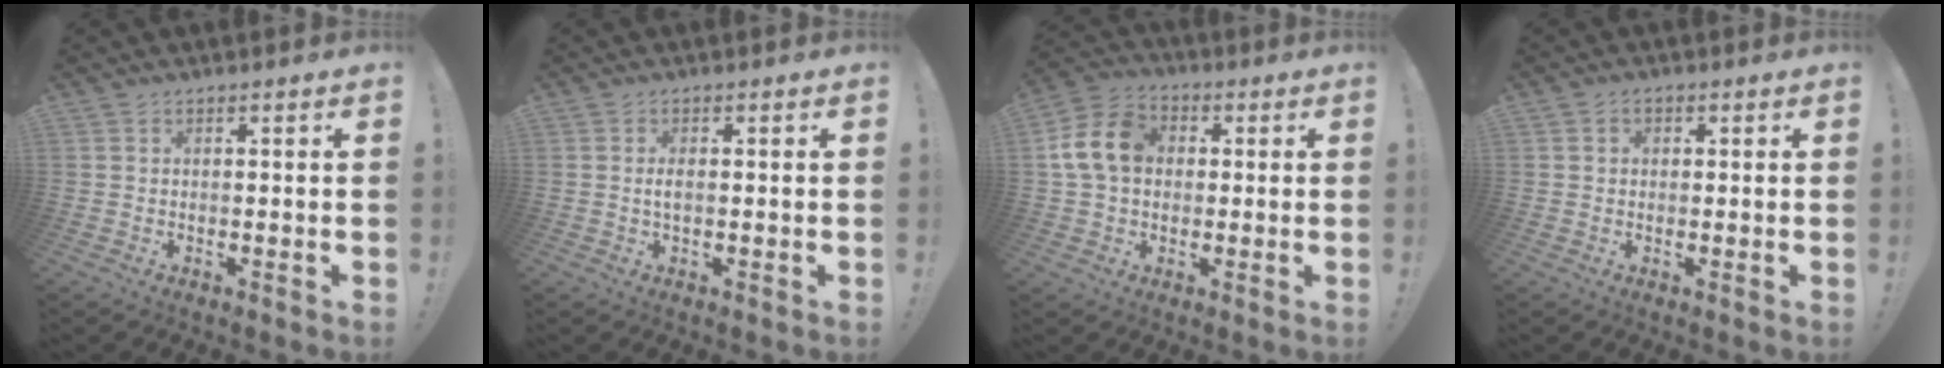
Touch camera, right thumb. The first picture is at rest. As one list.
[{"total": 1.8, "force": [-0.2, 0.6, 1.7], "torque": [-0.024, -0.002, -0.006]}, {"total": 13.2, "force": [2.1, 10.2, 8.1], "torque": [-0.143, 0.014, 0.045]}, {"total": 1.6, "force": [0.0, 1.4, 0.7], "torque": [-0.004, 0.002, -0.003]}]